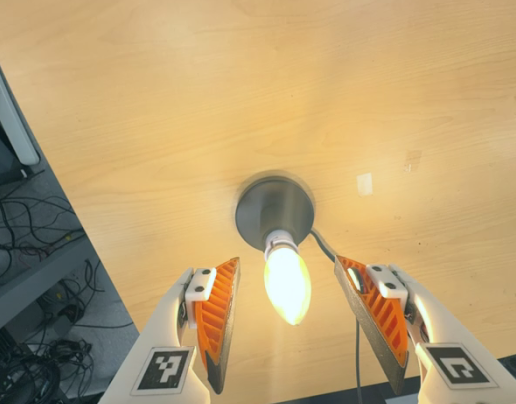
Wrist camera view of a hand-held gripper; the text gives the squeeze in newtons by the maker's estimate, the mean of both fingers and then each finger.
{"total": 0.0}